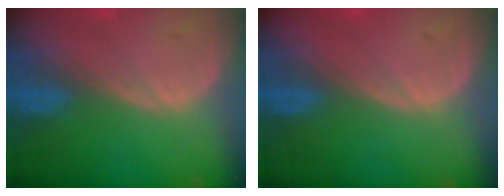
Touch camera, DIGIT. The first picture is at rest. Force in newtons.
{"total": 0.0}